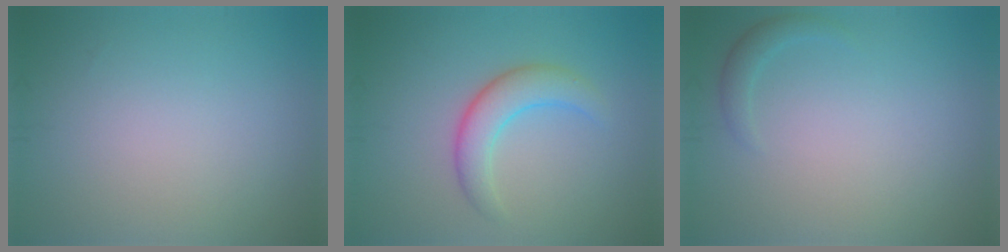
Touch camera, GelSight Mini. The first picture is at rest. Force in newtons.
{"total": 4.0, "press": 4.0, "slide": 0.2}
{"total": 1.2, "press": 1.2, "slide": 0.1}